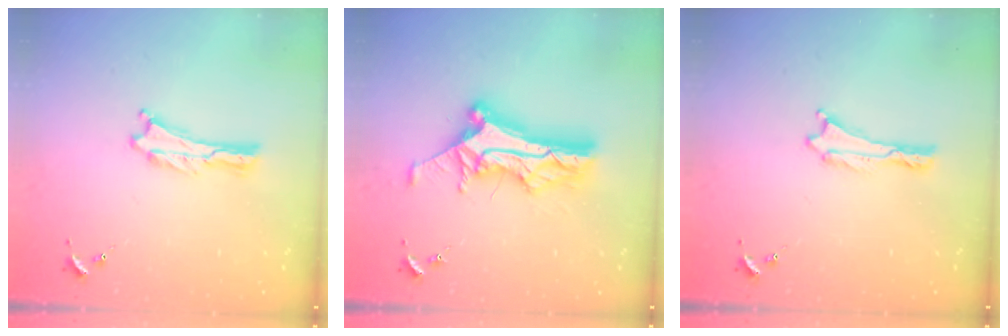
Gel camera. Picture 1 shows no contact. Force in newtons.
{"total": 11.5, "press": 11.5, "slide": 0.8}
{"total": 0.0}